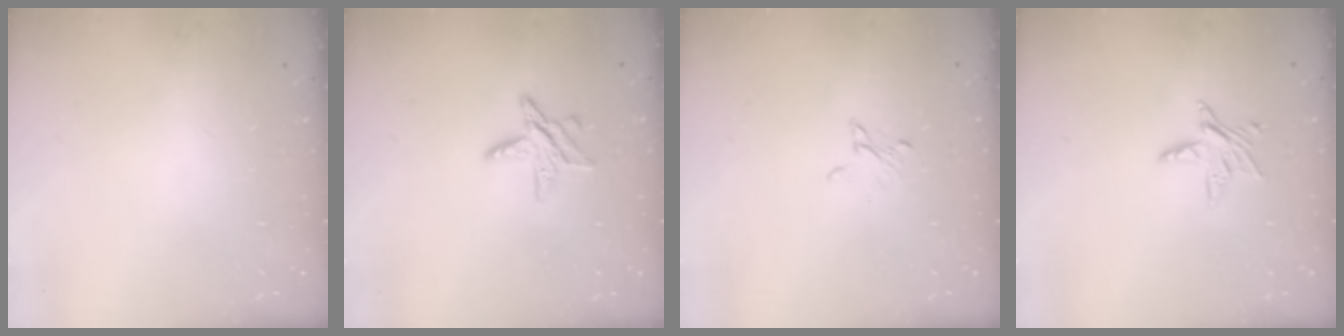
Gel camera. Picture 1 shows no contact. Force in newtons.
{"total": 8.6, "press": 8.6, "slide": 0.5}
{"total": 3.8, "press": 3.8, "slide": 0.3}
{"total": 7.0, "press": 7.0, "slide": 0.5}